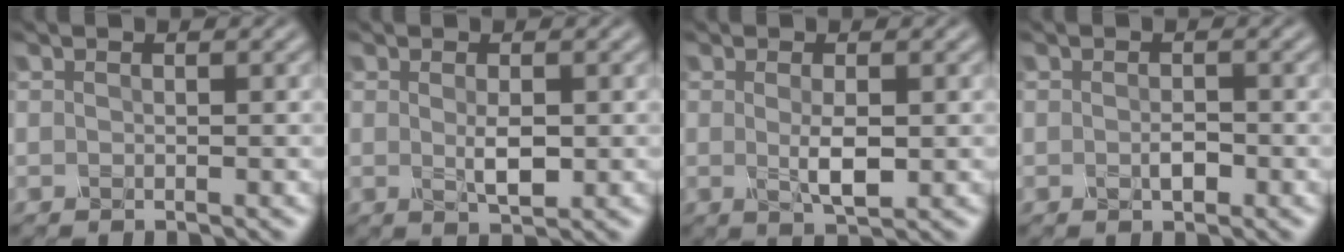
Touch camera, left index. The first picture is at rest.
{"total": 2.4, "force": [0.0, 0.8, 2.2], "torque": [-0.046, -0.005, 0.003]}
{"total": 2.8, "force": [0.0, 0.8, 2.7], "torque": [-0.053, -0.005, 0.002]}
{"total": 1.4, "force": [-0.4, 0.7, 1.2], "torque": [-0.022, 0.000, -0.007]}